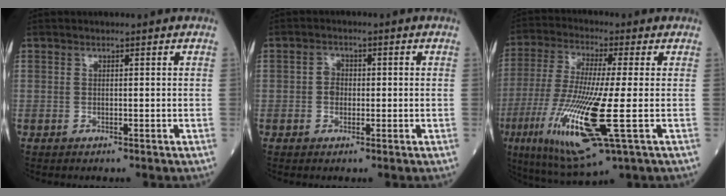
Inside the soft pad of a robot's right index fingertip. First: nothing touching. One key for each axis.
{"total": 1.9, "fx": -0.2, "fy": 1.6, "fz": 1.1, "tx": -0.014, "ty": 0.006, "tz": -0.004}
{"total": 16.8, "fx": -4.5, "fy": 1.5, "fz": 16.2, "tx": -0.344, "ty": -0.036, "tz": -0.076}